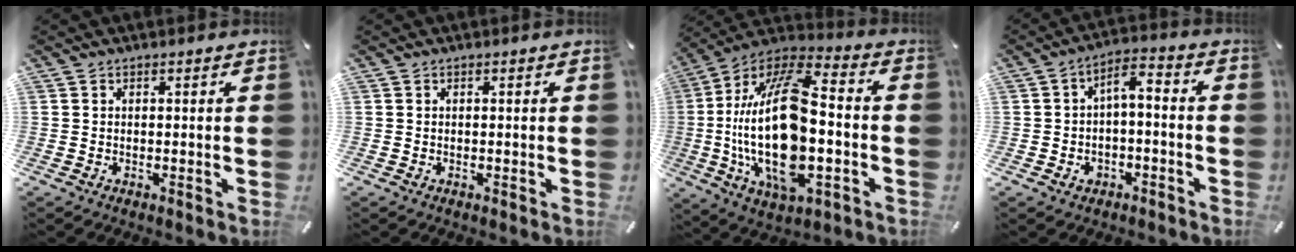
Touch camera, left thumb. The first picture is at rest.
{"total": 0.0}
{"total": 26.7, "force": [-2.9, 13.1, 23.0], "torque": [-0.487, 0.000, -0.050]}
{"total": 5.0, "force": [-1.9, 3.1, 3.5], "torque": [-0.052, 0.007, -0.041]}